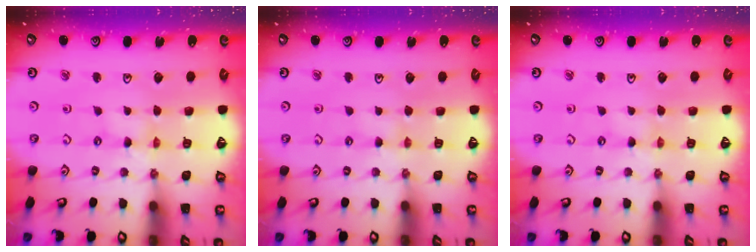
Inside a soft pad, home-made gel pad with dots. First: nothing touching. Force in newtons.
{"total": 2.1, "press": 2.1, "slide": 0.2}
{"total": 0.0}